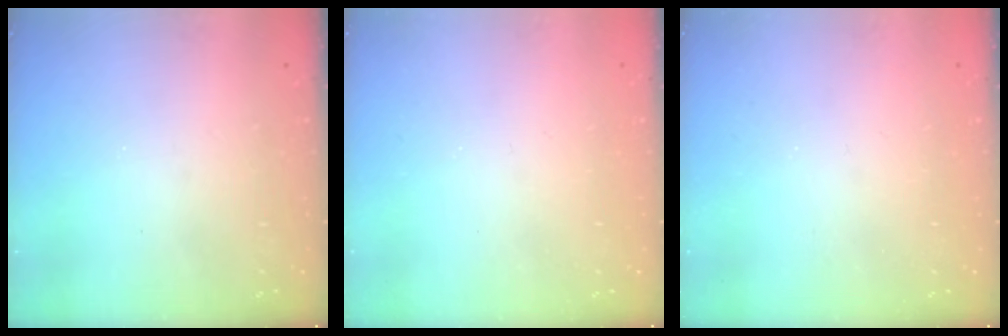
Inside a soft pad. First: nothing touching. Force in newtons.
{"total": 0.0}
{"total": 0.0}